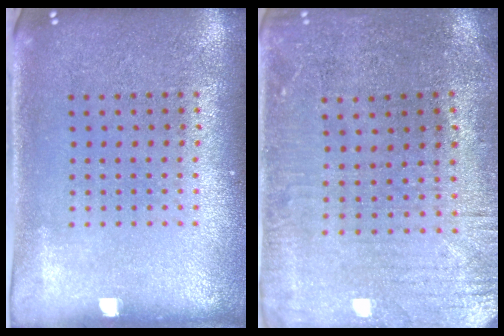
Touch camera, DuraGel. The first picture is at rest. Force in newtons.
{"total": 0.7, "press": 0.5, "slide": 0.5}